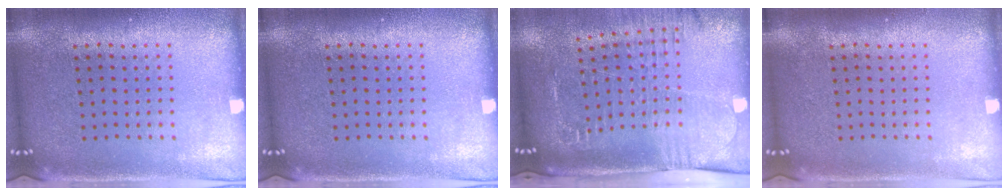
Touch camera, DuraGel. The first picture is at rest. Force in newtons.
{"total": 0.0}
{"total": 2.6, "press": 2.0, "slide": 1.6}
{"total": 0.0}